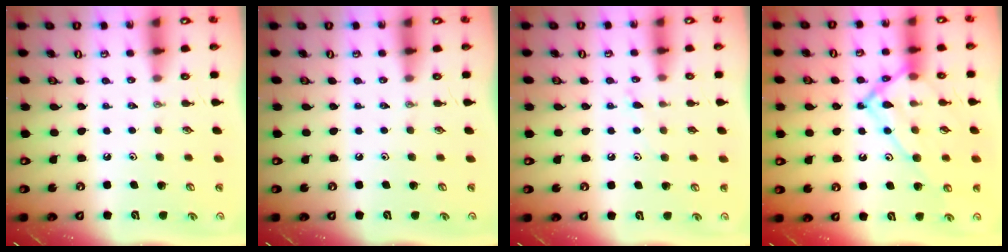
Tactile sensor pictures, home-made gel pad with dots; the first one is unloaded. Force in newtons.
{"total": 0.0}
{"total": 6.6, "press": 6.6, "slide": 0.7}
{"total": 16.1, "press": 16.0, "slide": 1.8}